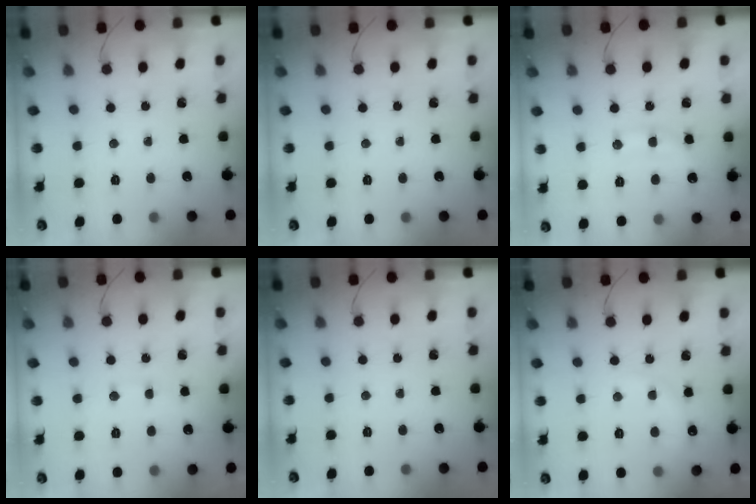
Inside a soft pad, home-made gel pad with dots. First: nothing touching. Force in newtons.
{"total": 0.0}
{"total": 10.6, "press": 10.6, "slide": 0.1}
{"total": 6.7, "press": 6.6, "slide": 1.3}
{"total": 0.0}
{"total": 7.9, "press": 7.7, "slide": 1.6}